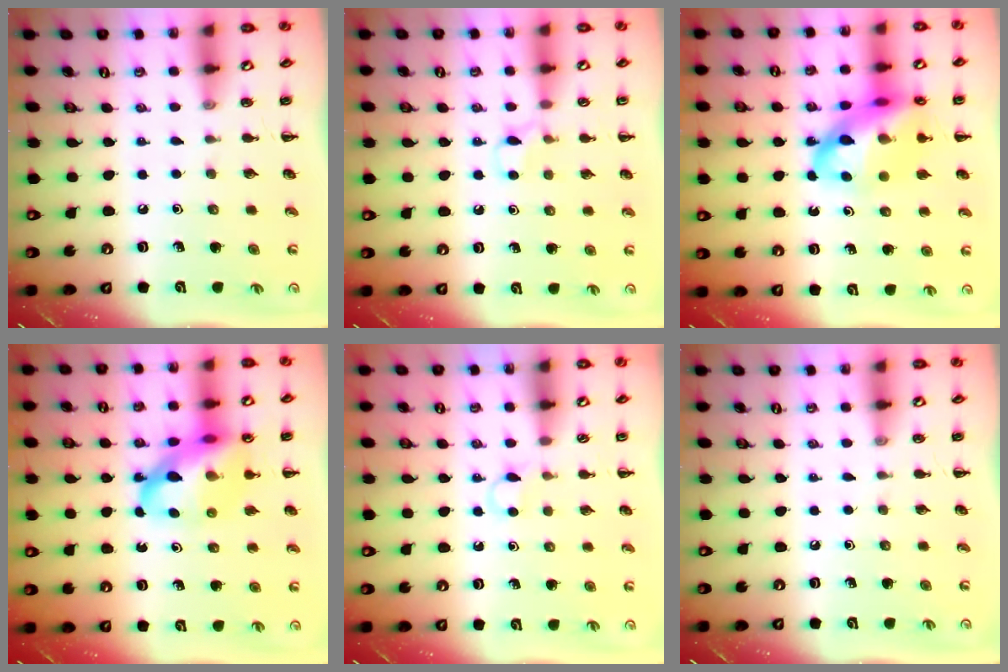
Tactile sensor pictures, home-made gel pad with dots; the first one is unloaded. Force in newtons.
{"total": 4.4, "press": 4.1, "slide": 1.5}
{"total": 19.8, "press": 19.4, "slide": 3.9}
{"total": 16.0, "press": 15.4, "slide": 4.1}
{"total": 3.1, "press": 2.9, "slide": 1.0}
{"total": 0.0}